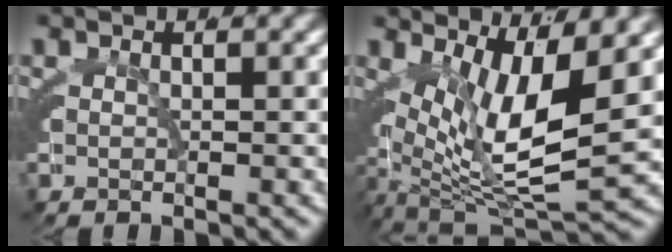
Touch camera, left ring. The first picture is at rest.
{"total": 9.7, "force": [0.2, 4.7, 8.5], "torque": [-0.152, -0.042, 0.026]}